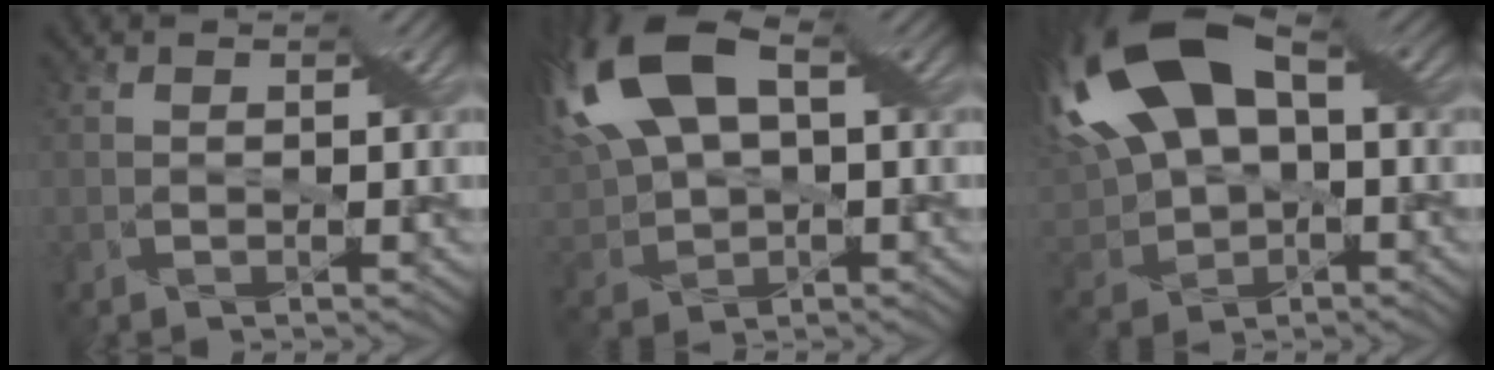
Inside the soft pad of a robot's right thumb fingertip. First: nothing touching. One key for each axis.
{"total": 17.2, "fx": 5.5, "fy": 10.0, "fz": 12.9, "tx": -0.310, "ty": 0.022, "tz": 0.105}
{"total": 19.0, "fx": 5.1, "fy": 11.5, "fz": 14.2, "tx": -0.321, "ty": 0.016, "tz": 0.099}